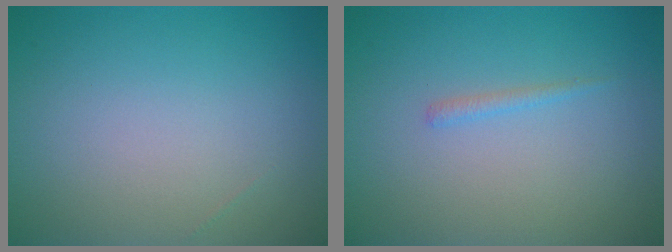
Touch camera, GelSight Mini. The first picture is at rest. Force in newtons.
{"total": 0.7, "press": 0.7, "slide": 0.1}